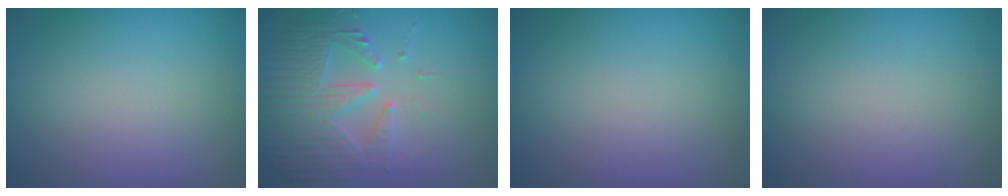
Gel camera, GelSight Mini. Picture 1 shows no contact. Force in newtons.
{"total": 4.5, "press": 4.4, "slide": 0.6}
{"total": 0.0}
{"total": 0.0}